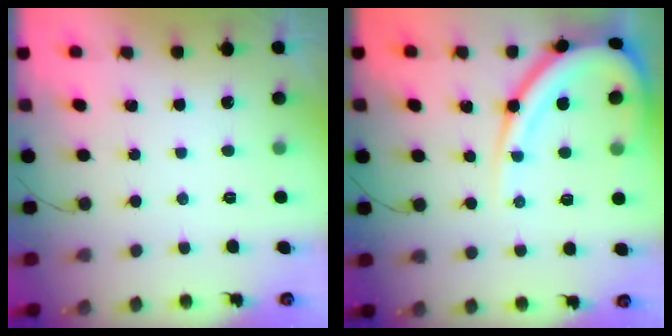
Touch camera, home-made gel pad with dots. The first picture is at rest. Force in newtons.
{"total": 13.8, "press": 13.7, "slide": 1.2}